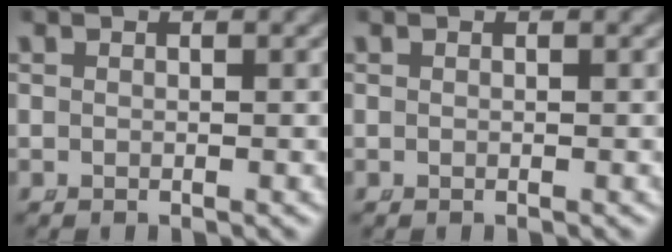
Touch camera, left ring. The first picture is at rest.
{"total": 0.0}